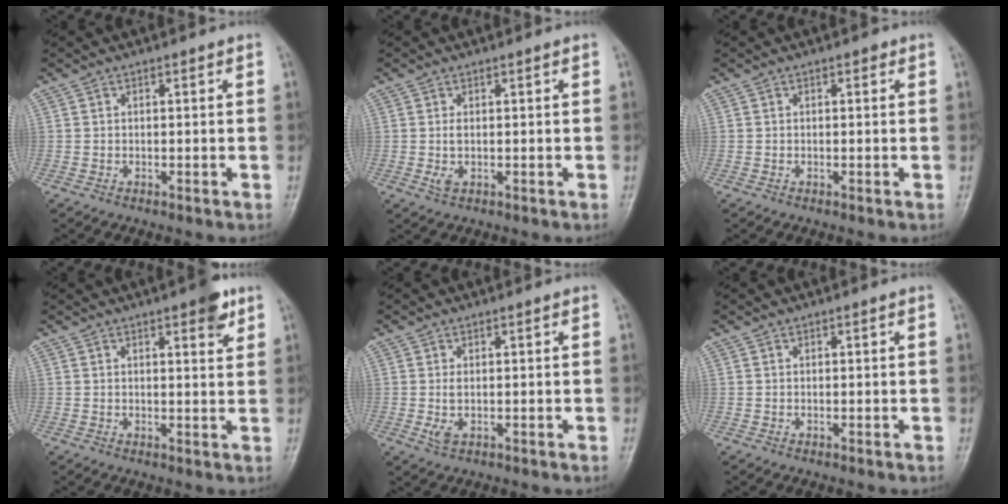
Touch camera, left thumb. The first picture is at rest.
{"total": 2.0, "force": [0.0, 0.8, 1.8], "torque": [-0.044, 0.001, 0.005]}
{"total": 0.5, "force": [0.2, 0.3, 0.3], "torque": [0.001, 0.001, -0.002]}
{"total": 4.6, "force": [2.7, 1.4, 3.4], "torque": [-0.036, -0.013, 0.031]}
{"total": 2.3, "force": [0.0, 0.9, 2.1], "torque": [-0.049, 0.002, 0.007]}
{"total": 0.0}